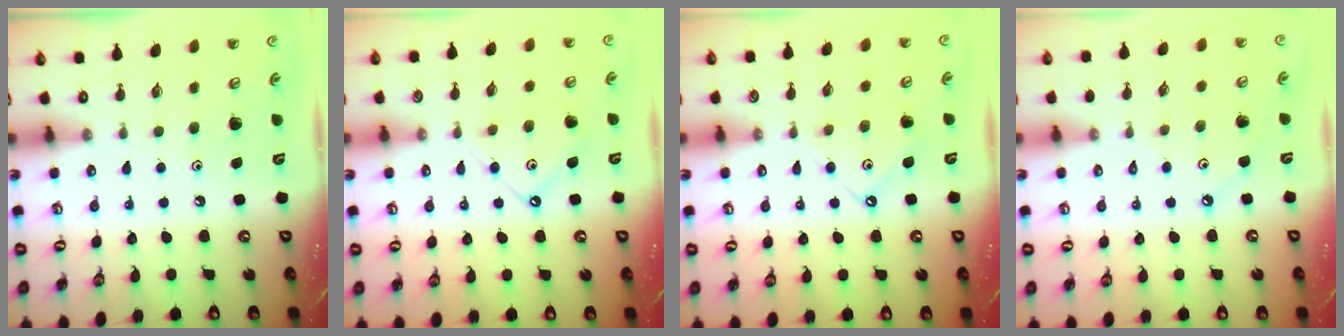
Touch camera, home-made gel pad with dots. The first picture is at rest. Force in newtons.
{"total": 7.7, "press": 7.7, "slide": 0.8}
{"total": 6.7, "press": 6.7, "slide": 0.8}
{"total": 2.8, "press": 2.8, "slide": 0.1}